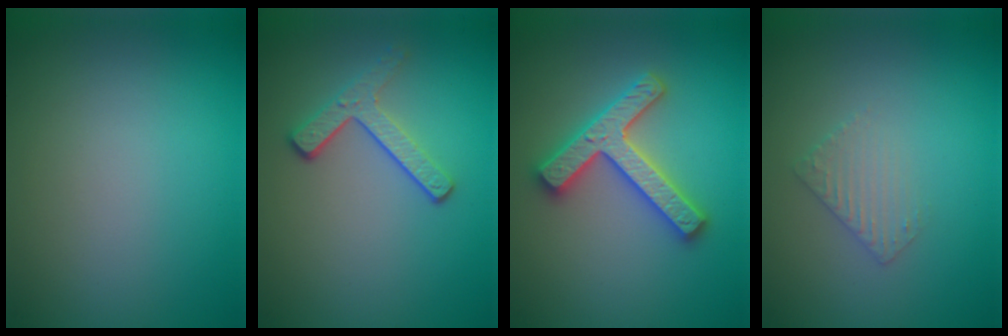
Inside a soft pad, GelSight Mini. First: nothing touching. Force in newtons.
{"total": 2.9, "press": 2.3, "slide": 1.7}
{"total": 4.0, "press": 3.9, "slide": 0.9}
{"total": 1.6, "press": 1.6, "slide": 0.4}